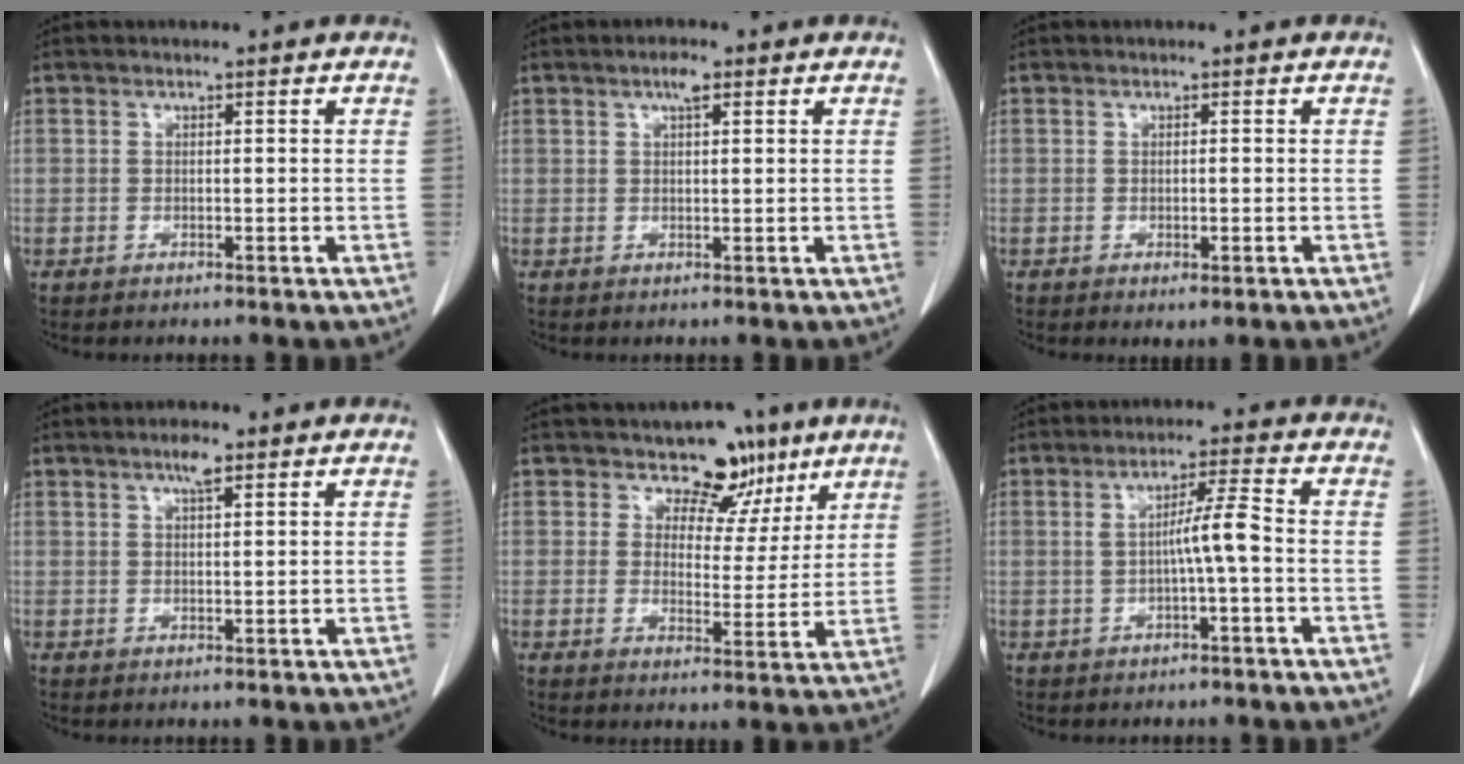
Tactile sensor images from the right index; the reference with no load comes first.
{"total": 2.1, "force": [1.2, 0.5, 1.7], "torque": [-0.031, 0.005, 0.018]}
{"total": 1.2, "force": [-0.3, 0.4, 1.1], "torque": [-0.019, -0.004, 0.003]}
{"total": 2.5, "force": [1.6, 0.5, 1.9], "torque": [-0.036, 0.004, 0.025]}
{"total": 6.9, "force": [5.0, 4.5, 1.9], "torque": [-0.006, -0.004, 0.066]}
{"total": 4.8, "force": [-0.5, -0.3, 4.8], "torque": [-0.080, 0.008, -0.009]}